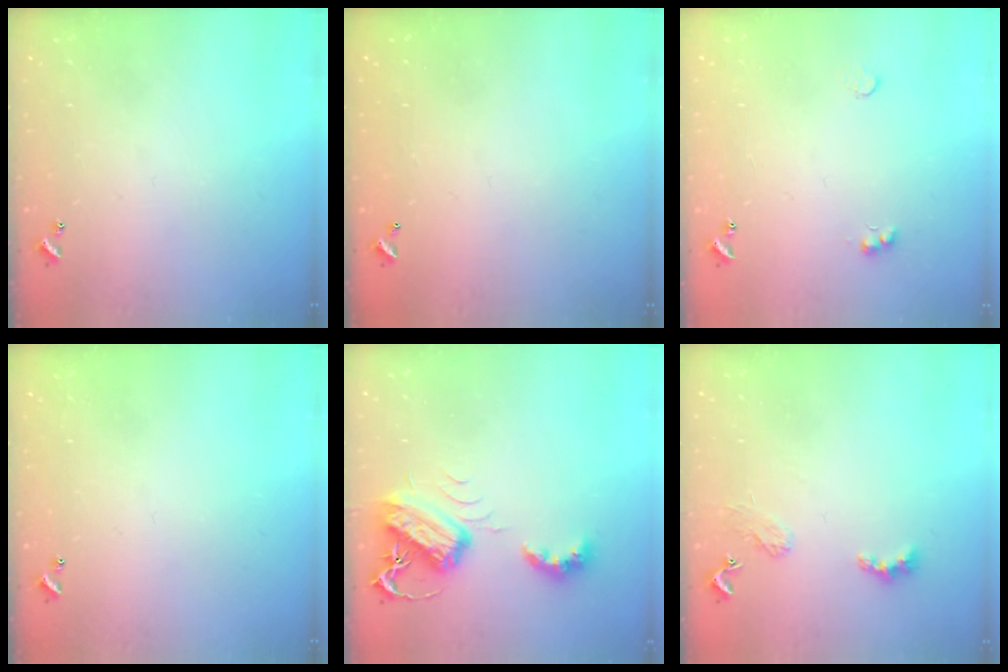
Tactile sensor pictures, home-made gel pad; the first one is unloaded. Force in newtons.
{"total": 2.8, "press": 2.8, "slide": 0.1}
{"total": 3.8, "press": 3.7, "slide": 0.6}
{"total": 0.0}
{"total": 7.0, "press": 7.0, "slide": 0.1}
{"total": 2.4, "press": 2.3, "slide": 0.5}